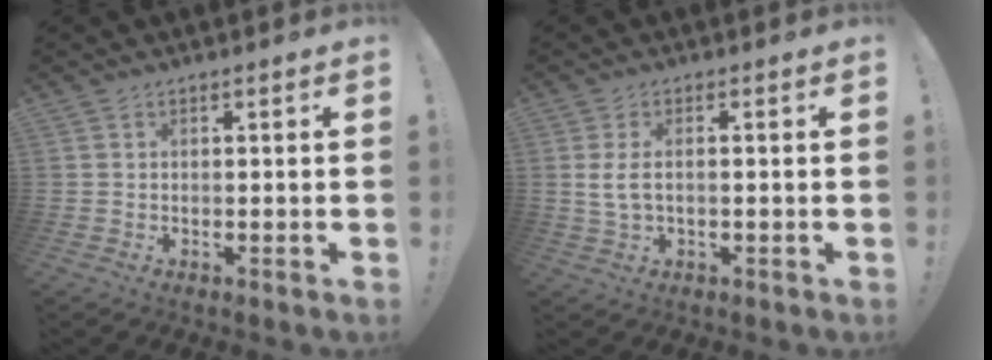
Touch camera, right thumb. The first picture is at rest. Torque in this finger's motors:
{"motor_torque": [0.03, 0.19, 0.43, -0.02, 0.12]}